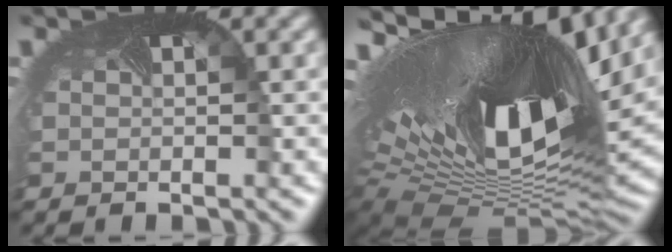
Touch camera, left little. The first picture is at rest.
{"total": 19.2, "force": [6.4, 9.1, 15.6], "torque": [-0.303, 0.030, 0.100]}